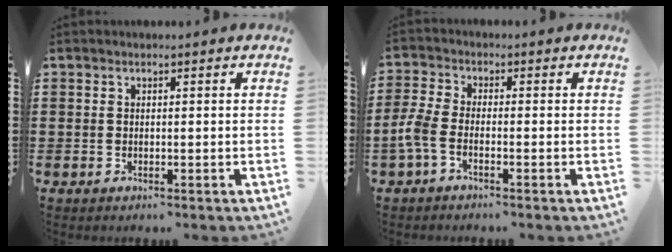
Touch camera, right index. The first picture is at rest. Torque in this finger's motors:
{"motor_torque": [1.09, 1.05, 0.43, 0.11]}